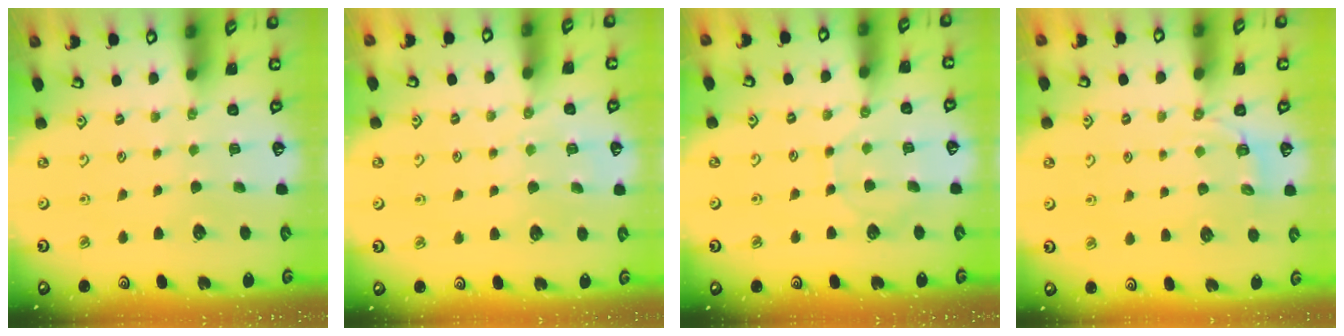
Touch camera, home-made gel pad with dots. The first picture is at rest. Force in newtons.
{"total": 6.3, "press": 6.2, "slide": 0.6}
{"total": 6.2, "press": 6.1, "slide": 0.7}
{"total": 2.9, "press": 2.0, "slide": 2.1}